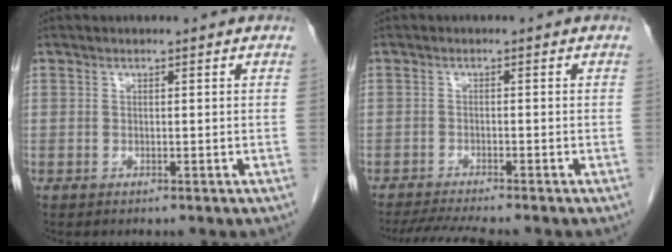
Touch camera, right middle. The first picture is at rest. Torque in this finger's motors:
{"motor_torque": [0.03, -0.02, 0.01, 0.00]}